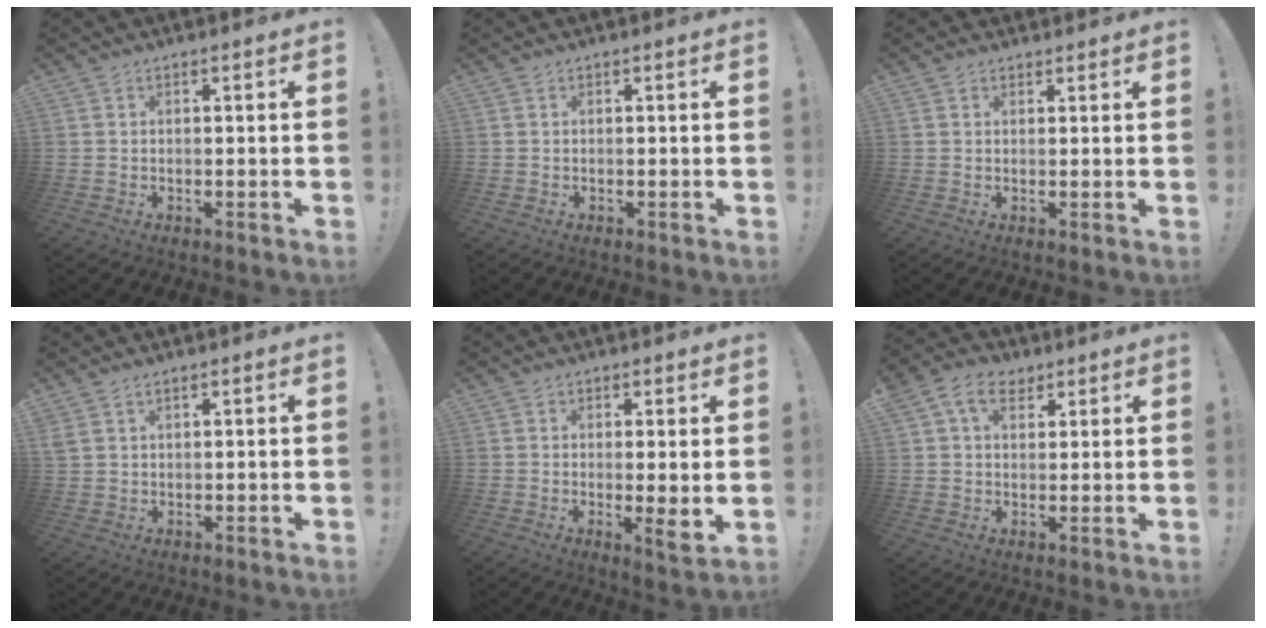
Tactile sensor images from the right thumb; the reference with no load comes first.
{"total": 0.0}
{"total": 1.8, "force": [1.3, 1.2, 0.2], "torque": [0.000, -0.004, 0.024]}
{"total": 2.1, "force": [1.3, 1.0, 1.4], "torque": [-0.028, -0.002, 0.025]}
{"total": 4.9, "force": [0.0, 0.4, 4.9], "torque": [-0.053, -0.022, 0.001]}
{"total": 8.5, "force": [3.7, 6.0, 4.6], "torque": [-0.072, 0.001, 0.071]}